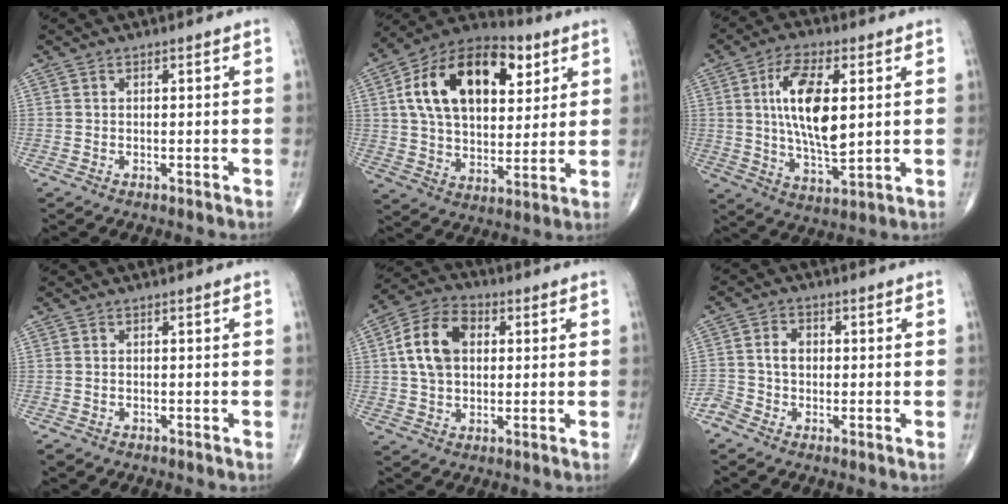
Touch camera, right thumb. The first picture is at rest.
{"total": 22.8, "force": [7.5, 13.7, 16.7], "torque": [-0.252, -0.004, 0.118]}
{"total": 14.1, "force": [2.6, 6.0, 12.5], "torque": [-0.219, -0.016, 0.050]}
{"total": 1.1, "force": [-0.7, 0.8, 0.3], "torque": [-0.009, 0.000, -0.010]}
{"total": 11.4, "force": [2.0, 7.7, 8.2], "torque": [-0.143, 0.017, 0.029]}
{"total": 4.4, "force": [-1.2, 3.6, 2.2], "torque": [-0.033, 0.019, -0.029]}